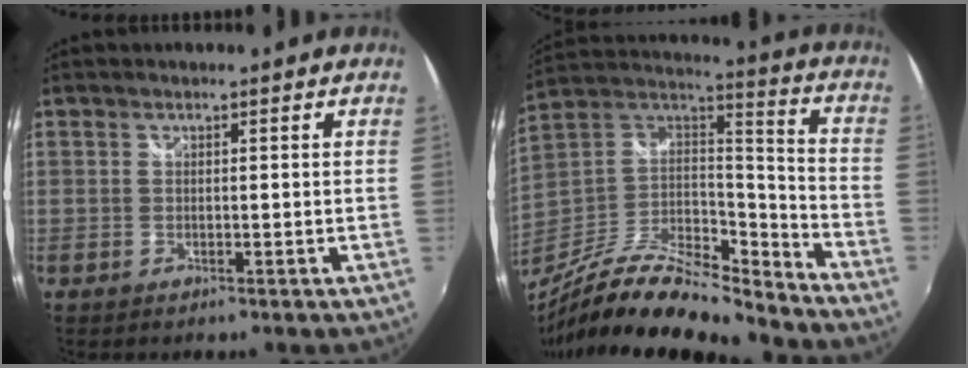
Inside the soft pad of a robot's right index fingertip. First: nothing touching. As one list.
[{"total": 23.7, "force": [-19.3, 6.3, 12.1], "torque": [-0.225, -0.014, -0.339]}]